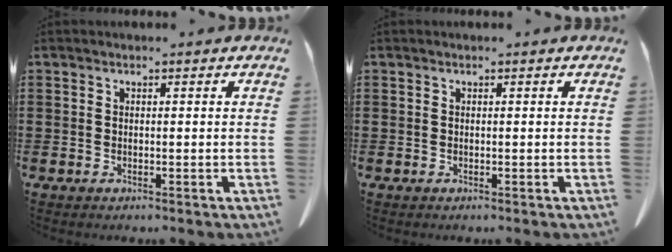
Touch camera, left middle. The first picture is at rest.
{"total": 0.0}